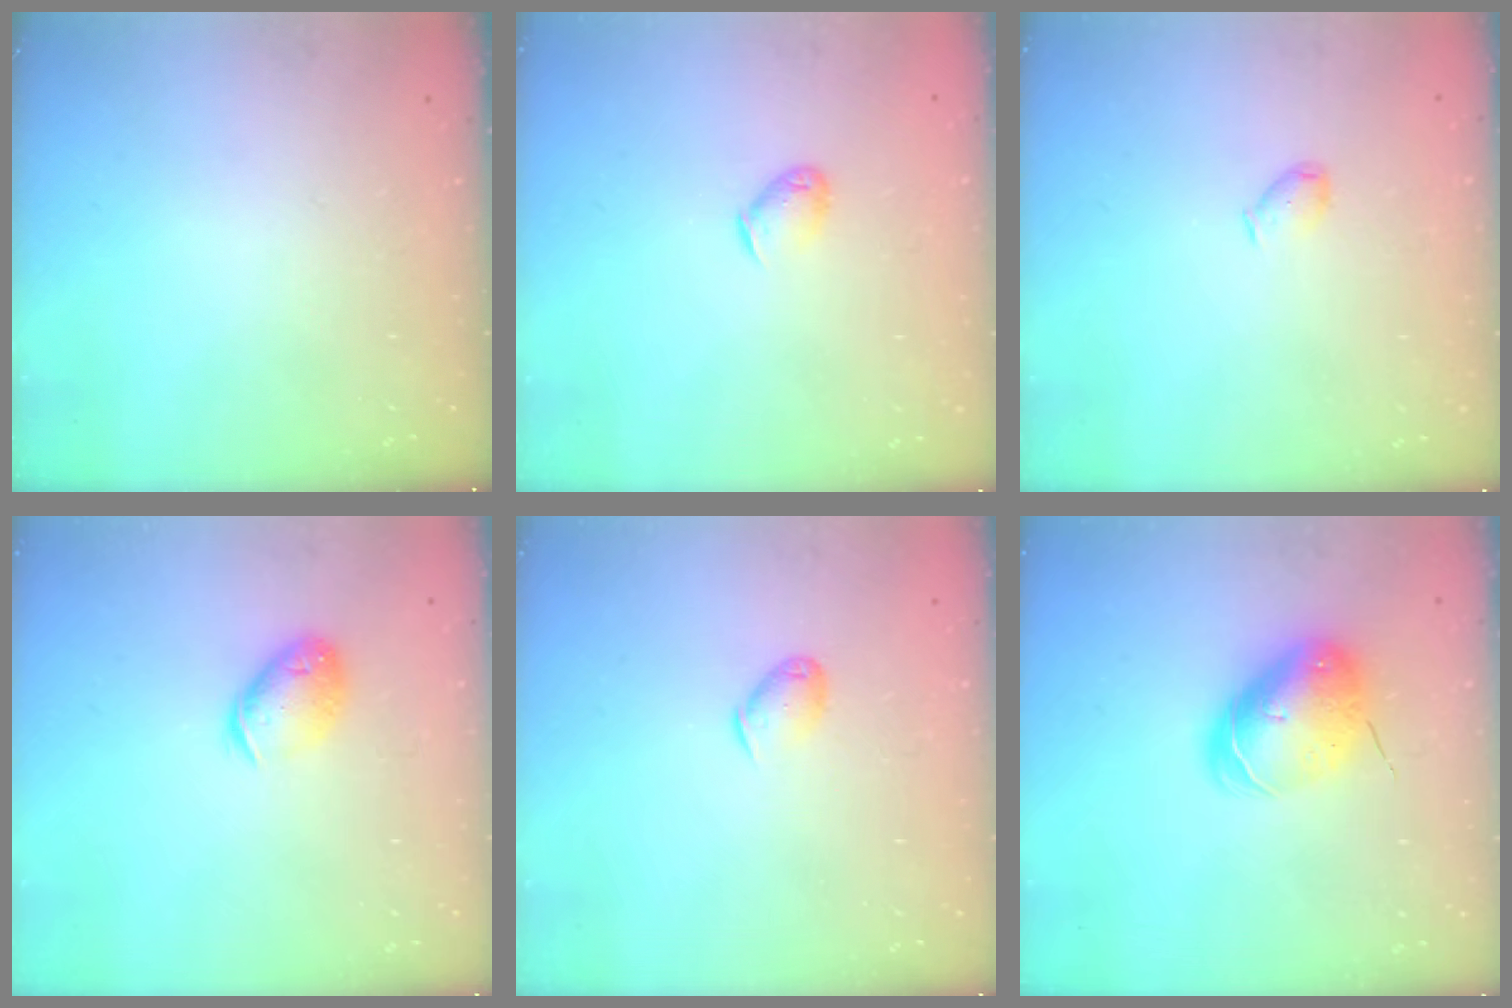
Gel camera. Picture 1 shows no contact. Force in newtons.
{"total": 3.6, "press": 3.6, "slide": 0.6}
{"total": 3.7, "press": 3.6, "slide": 0.7}
{"total": 11.2, "press": 11.1, "slide": 1.6}
{"total": 6.6, "press": 6.5, "slide": 0.7}
{"total": 8.1, "press": 8.0, "slide": 1.5}